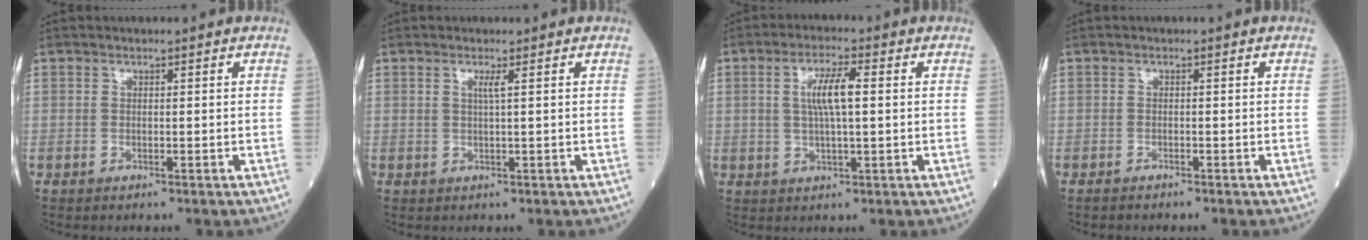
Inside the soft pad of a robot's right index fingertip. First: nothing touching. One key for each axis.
{"total": 1.2, "fx": 0.5, "fy": -0.3, "fz": 1.1, "tx": -0.026, "ty": -0.002, "tz": 0.009}
{"total": 6.0, "fx": 1.0, "fy": 1.0, "fz": 5.9, "tx": -0.116, "ty": 0.008, "tz": 0.018}
{"total": 1.0, "fx": -1.0, "fy": 0.1, "fz": 0.2, "tx": -0.009, "ty": -0.001, "tz": -0.016}